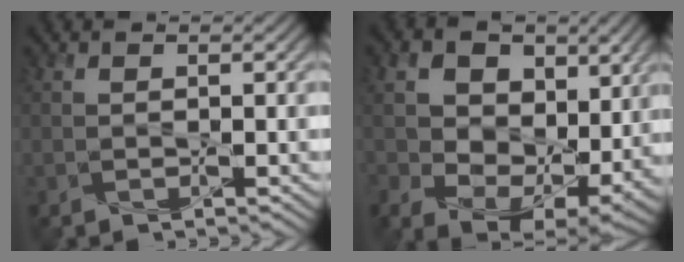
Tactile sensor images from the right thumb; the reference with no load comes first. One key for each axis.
{"total": 10.8, "fx": 2.8, "fy": 7.9, "fz": 6.8, "tx": -0.155, "ty": -0.011, "tz": 0.053}